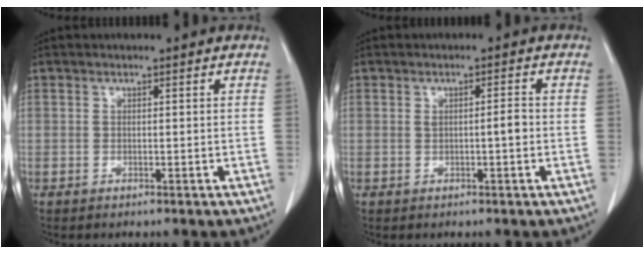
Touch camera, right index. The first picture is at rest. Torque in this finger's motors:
{"motor_torque": [0.06, -0.03, 0.05, 0.01]}